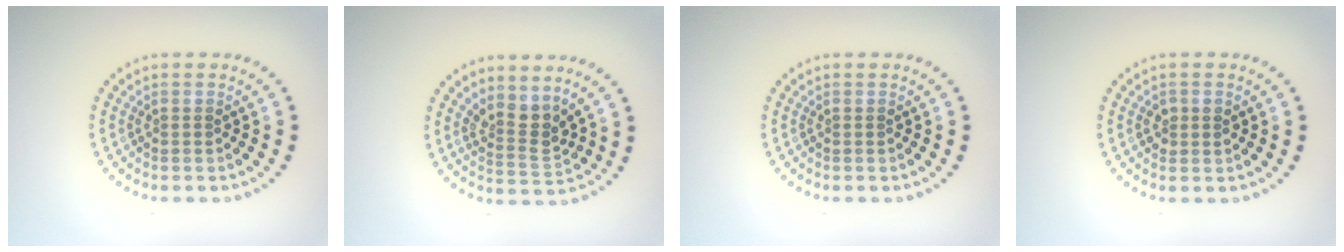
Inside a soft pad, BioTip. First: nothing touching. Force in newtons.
{"total": 2.7, "press": 1.9, "slide": 1.8}
{"total": 0.0}
{"total": 1.3, "press": 1.3, "slide": 0.1}